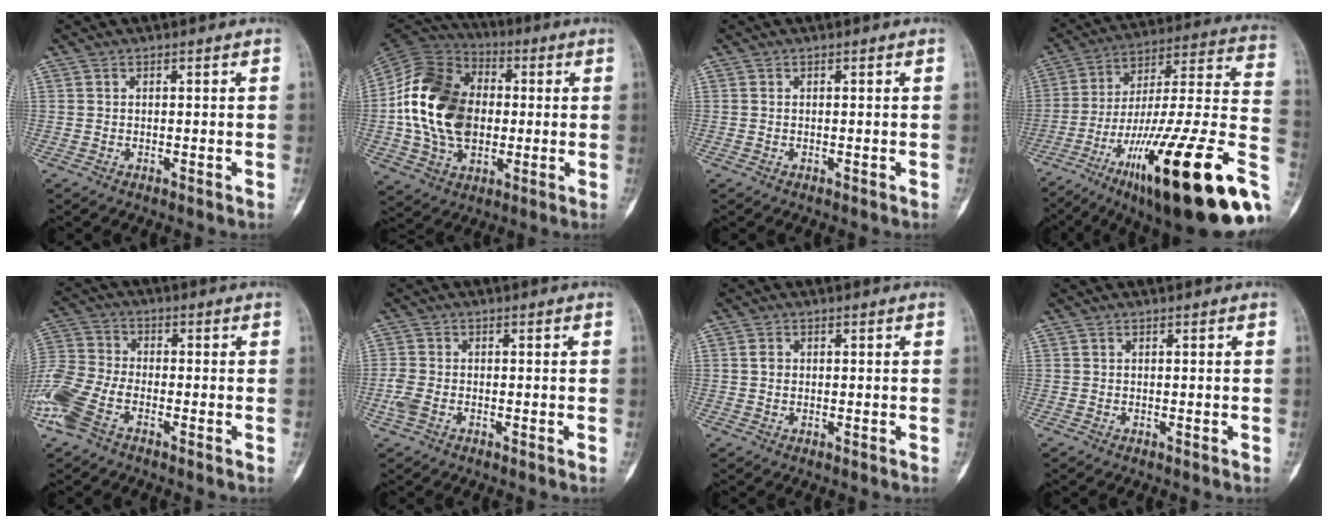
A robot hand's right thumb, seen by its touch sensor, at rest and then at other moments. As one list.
[{"total": 21.2, "force": [0.1, 15.1, 14.9], "torque": [-0.264, 0.015, -0.001]}, {"total": 0.0}, {"total": 36.0, "force": [-14.3, 8.3, 32.0], "torque": [-0.426, 0.048, -0.220]}, {"total": 11.2, "force": [-5.4, 6.0, 7.8], "torque": [-0.194, 0.012, -0.117]}, {"total": 3.2, "force": [-1.2, 1.9, 2.2], "torque": [-0.066, 0.003, -0.027]}, {"total": 1.5, "force": [0.2, 1.2, 0.9], "torque": [-0.014, 0.002, 0.004]}, {"total": 0.0}]